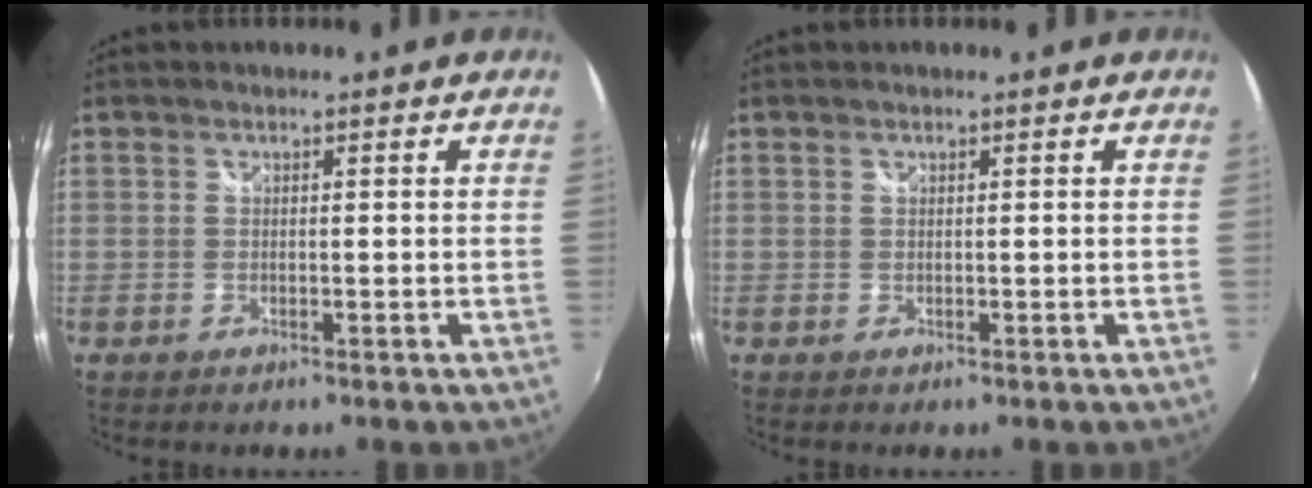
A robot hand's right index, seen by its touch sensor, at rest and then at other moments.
{"total": 0.0}